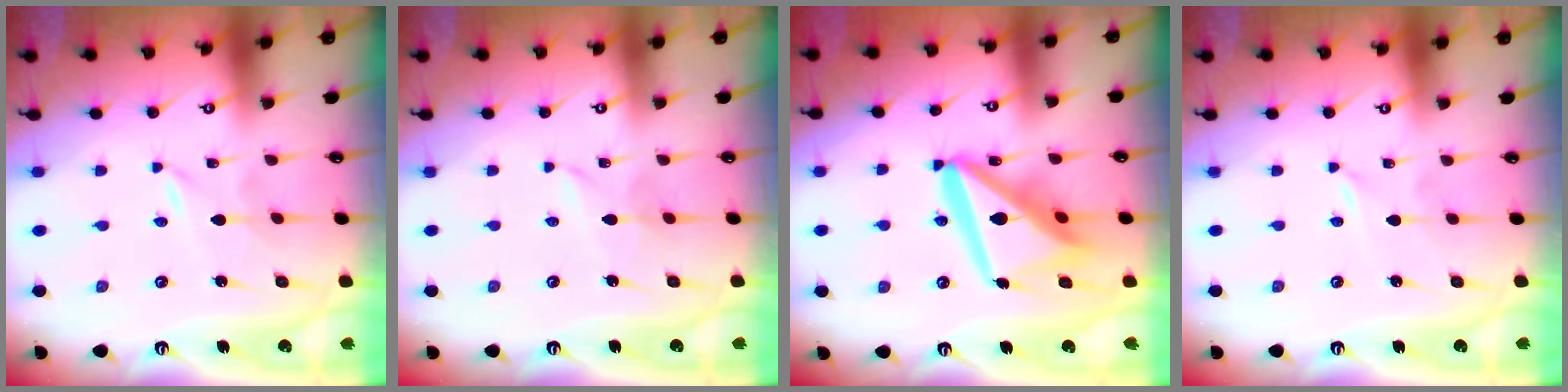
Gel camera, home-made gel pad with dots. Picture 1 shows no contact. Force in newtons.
{"total": 1.9, "press": 1.9, "slide": 0.2}
{"total": 17.1, "press": 17.0, "slide": 1.7}
{"total": 0.0}